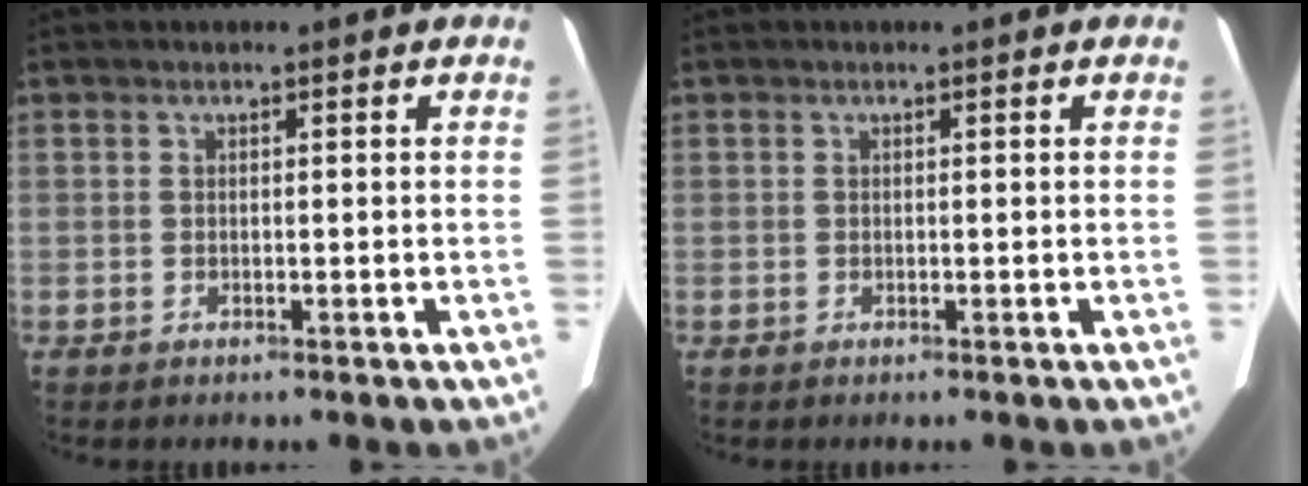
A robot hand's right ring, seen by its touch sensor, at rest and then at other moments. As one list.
[{"total": 0.0}]